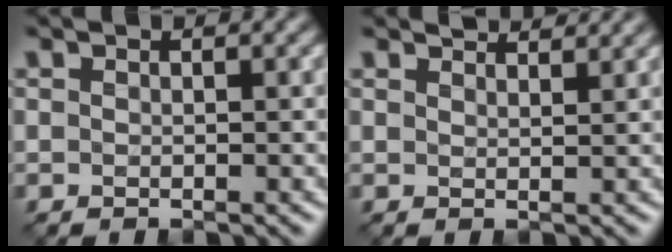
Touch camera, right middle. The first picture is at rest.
{"total": 2.7, "force": [2.6, 0.4, 0.6], "torque": [-0.003, 0.005, 0.034]}